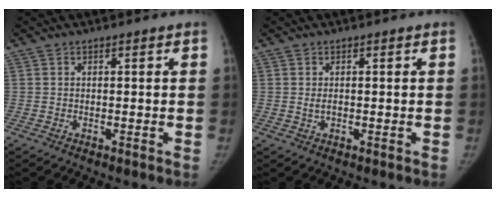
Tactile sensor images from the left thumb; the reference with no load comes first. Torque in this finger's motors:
{"motor_torque": [0.04, -0.08, 0.18, 0.03, 0.04]}